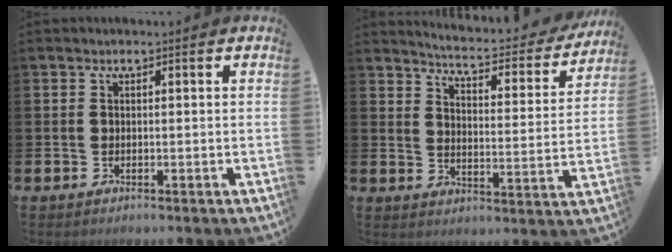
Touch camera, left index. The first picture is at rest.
{"total": 4.9, "force": [4.7, 0.4, 1.2], "torque": [-0.044, -0.044, 0.073]}